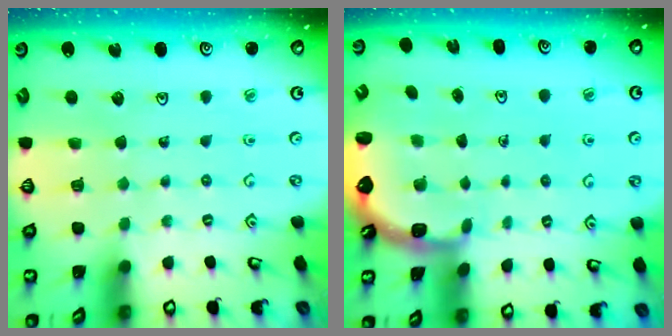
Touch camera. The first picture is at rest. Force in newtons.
{"total": 2.3, "press": 2.0, "slide": 1.2}